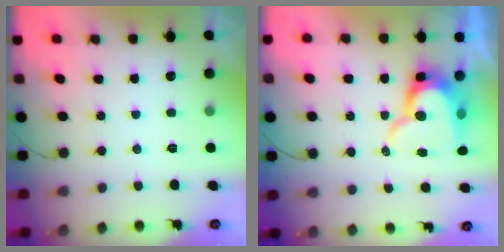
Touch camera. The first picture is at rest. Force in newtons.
{"total": 13.4, "press": 13.3, "slide": 1.1}